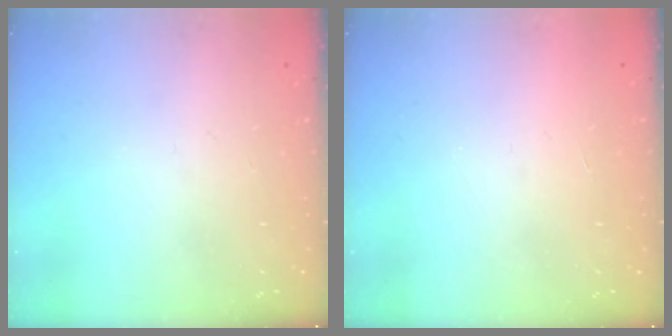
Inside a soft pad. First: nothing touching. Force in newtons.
{"total": 1.5, "press": 1.5, "slide": 0.1}